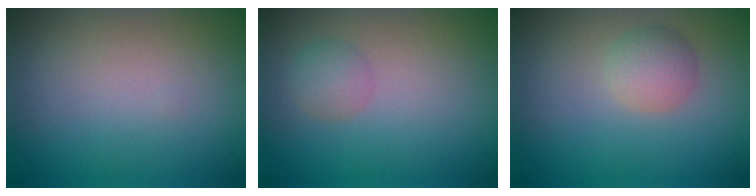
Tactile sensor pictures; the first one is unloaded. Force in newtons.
{"total": 1.6, "press": 1.6, "slide": 0.1}
{"total": 2.3, "press": 2.3, "slide": 0.0}